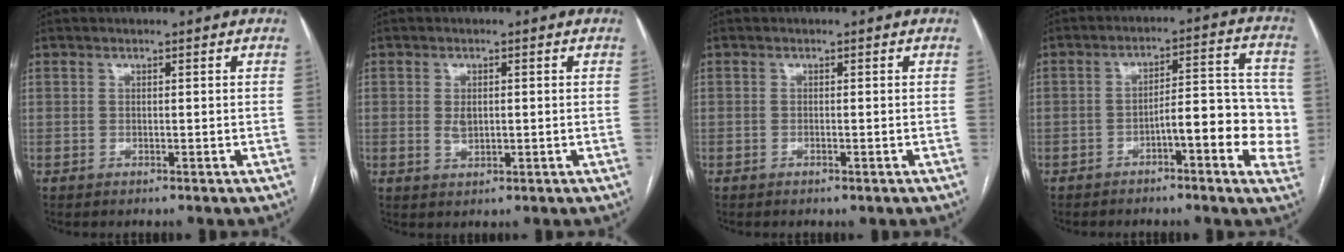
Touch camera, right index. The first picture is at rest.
{"total": 2.4, "force": [0.1, 1.4, 1.9], "torque": [-0.037, -0.002, 0.005]}
{"total": 0.7, "force": [-0.5, 0.2, 0.4], "torque": [-0.008, 0.000, -0.006]}
{"total": 11.1, "force": [-2.9, 2.9, 10.3], "torque": [-0.120, 0.032, -0.039]}